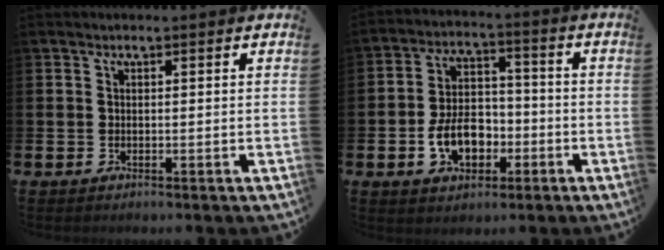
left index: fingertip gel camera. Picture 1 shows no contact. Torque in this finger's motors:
{"motor_torque": [1.46, 0.68, 0.85, 0.21]}